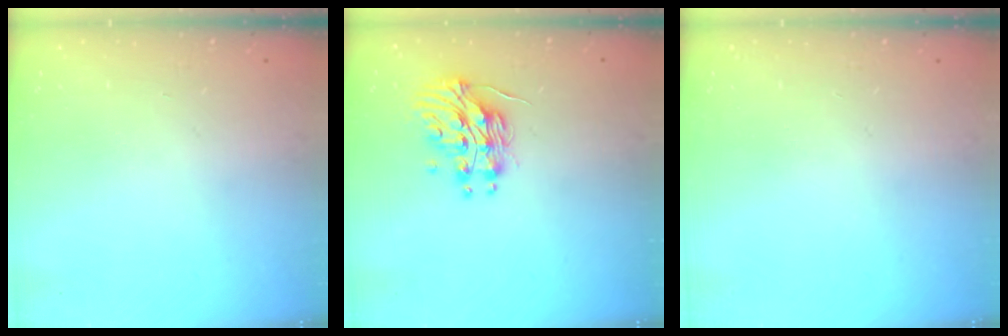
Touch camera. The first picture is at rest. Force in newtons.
{"total": 14.0, "press": 13.9, "slide": 0.8}
{"total": 0.0}